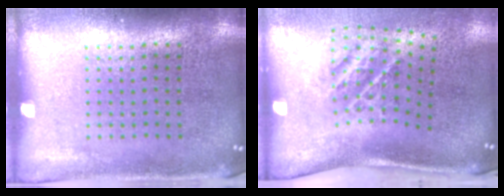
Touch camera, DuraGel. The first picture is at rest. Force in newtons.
{"total": 1.9, "press": 1.3, "slide": 1.5}